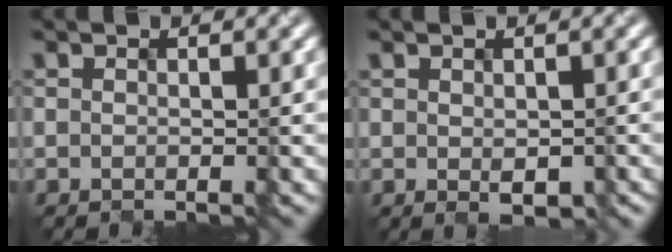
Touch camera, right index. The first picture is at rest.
{"total": 1.3, "force": [-0.3, 0.7, 1.0], "torque": [-0.020, -0.006, 0.007]}